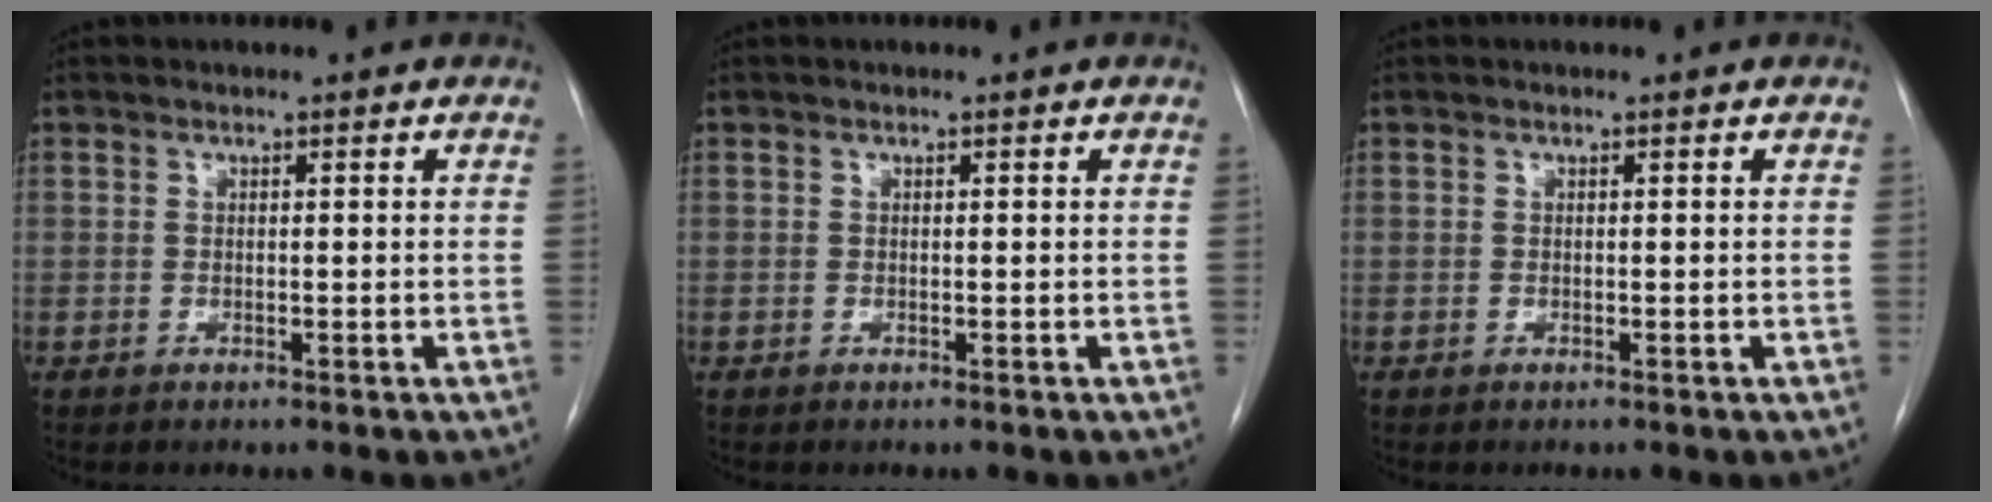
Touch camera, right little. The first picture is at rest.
{"total": 0.0}
{"total": 0.0}